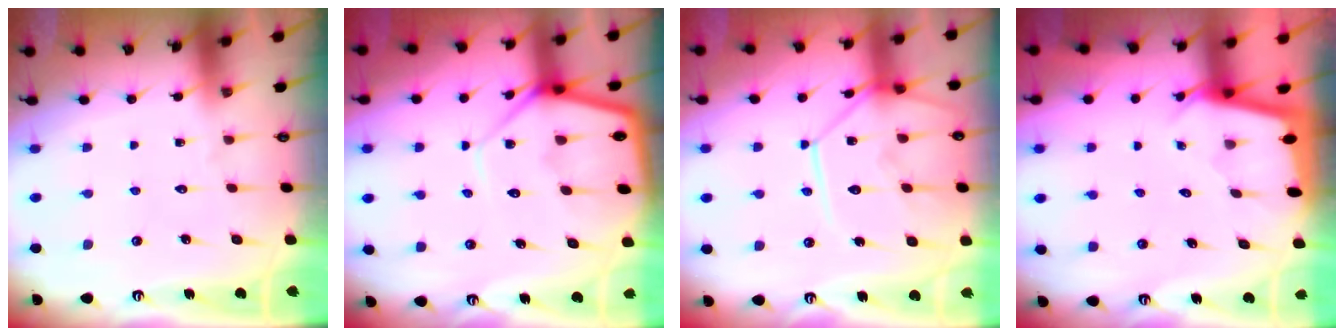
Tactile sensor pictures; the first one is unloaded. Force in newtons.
{"total": 11.1, "press": 11.0, "slide": 1.0}
{"total": 13.5, "press": 13.4, "slide": 1.5}
{"total": 1.9, "press": 1.9, "slide": 0.1}